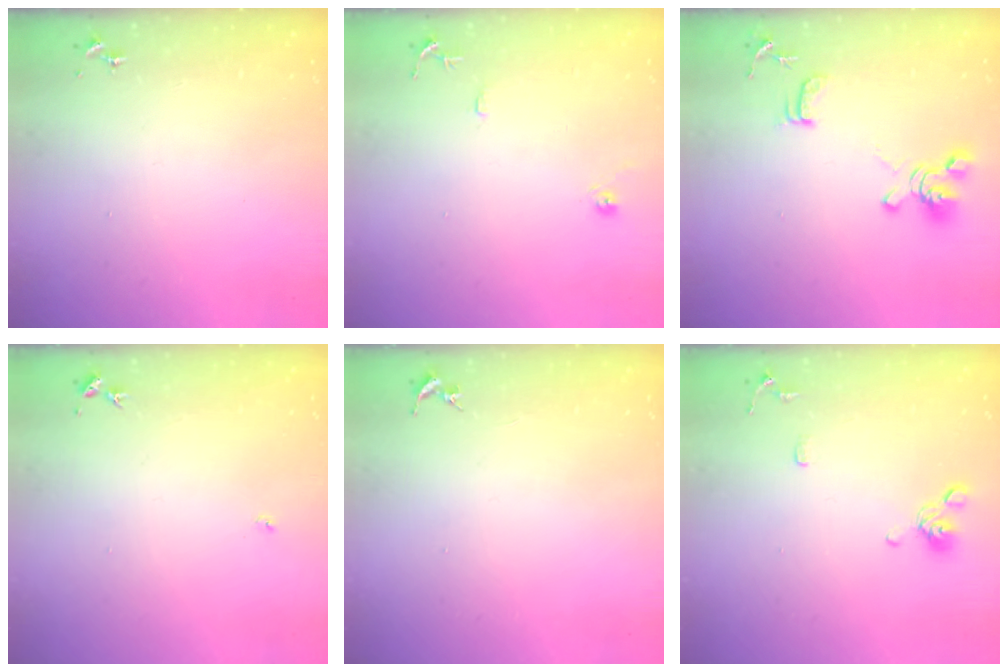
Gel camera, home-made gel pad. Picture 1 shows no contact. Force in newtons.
{"total": 9.1, "press": 9.1, "slide": 0.8}
{"total": 13.0, "press": 12.9, "slide": 1.6}
{"total": 3.0, "press": 3.0, "slide": 0.4}
{"total": 0.0}
{"total": 8.8, "press": 8.6, "slide": 2.0}